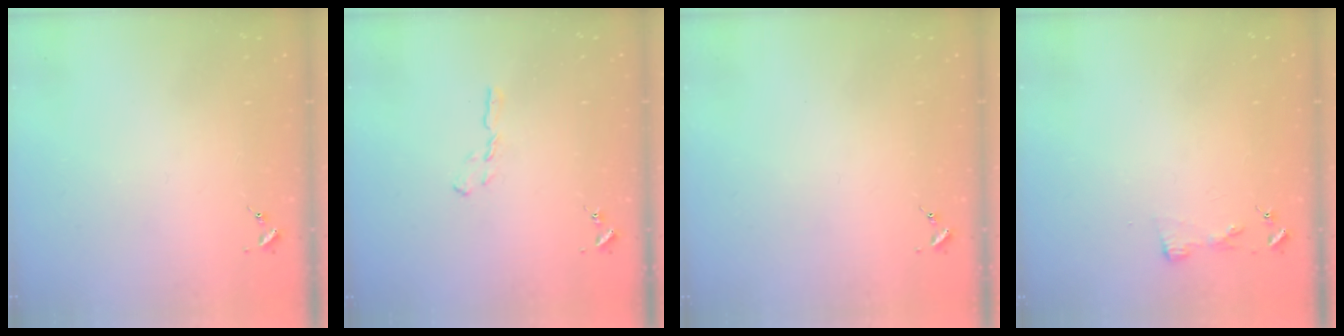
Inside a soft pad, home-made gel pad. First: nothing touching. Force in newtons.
{"total": 3.9, "press": 3.9, "slide": 0.4}
{"total": 0.0}
{"total": 3.1, "press": 3.1, "slide": 0.4}